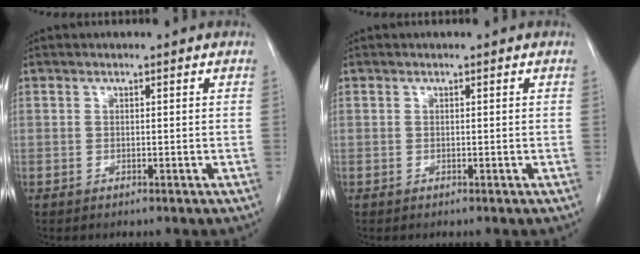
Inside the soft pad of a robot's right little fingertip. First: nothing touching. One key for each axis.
{"total": 0.0}